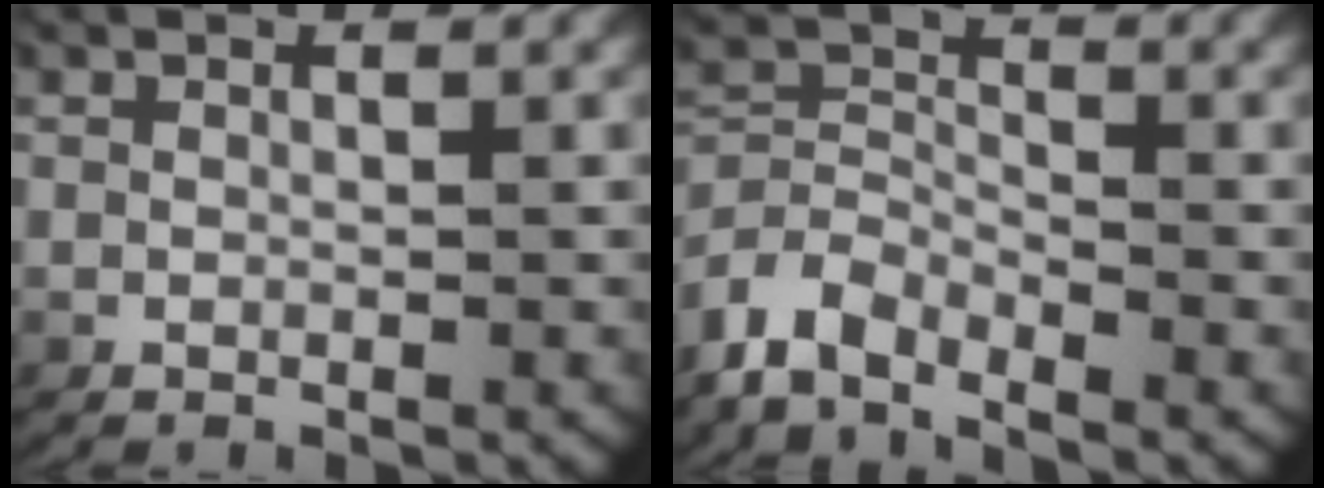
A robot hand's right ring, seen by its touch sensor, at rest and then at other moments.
{"total": 5.6, "force": [-3.3, 4.1, 2.1], "torque": [-0.060, -0.027, -0.054]}